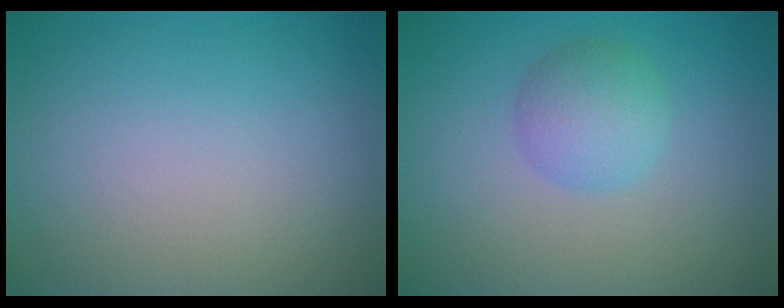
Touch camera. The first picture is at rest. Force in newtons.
{"total": 2.9, "press": 2.9, "slide": 0.1}